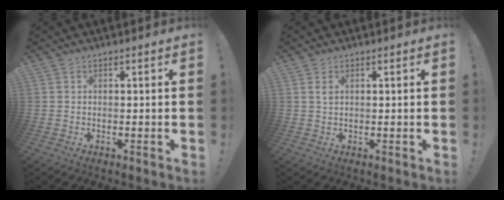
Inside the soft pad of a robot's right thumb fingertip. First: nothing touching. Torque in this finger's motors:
{"motor_torque": [-0.16, 0.00, 0.23, 0.01, -0.05]}